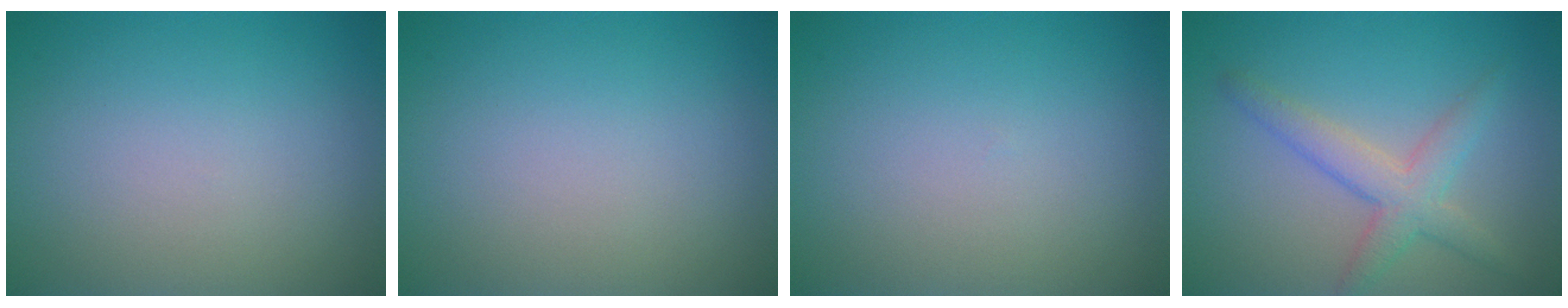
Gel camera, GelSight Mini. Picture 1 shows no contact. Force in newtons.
{"total": 0.0}
{"total": 0.0}
{"total": 3.6, "press": 3.6, "slide": 0.3}